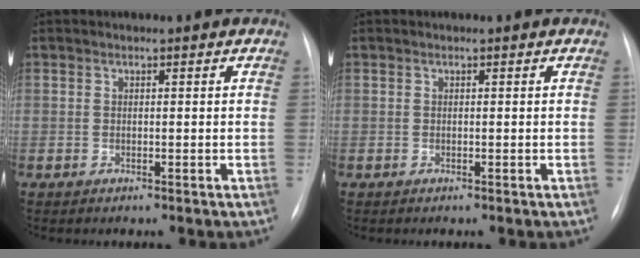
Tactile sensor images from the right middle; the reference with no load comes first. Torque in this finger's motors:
{"motor_torque": [0.58, -0.66, -0.03, 0.01]}